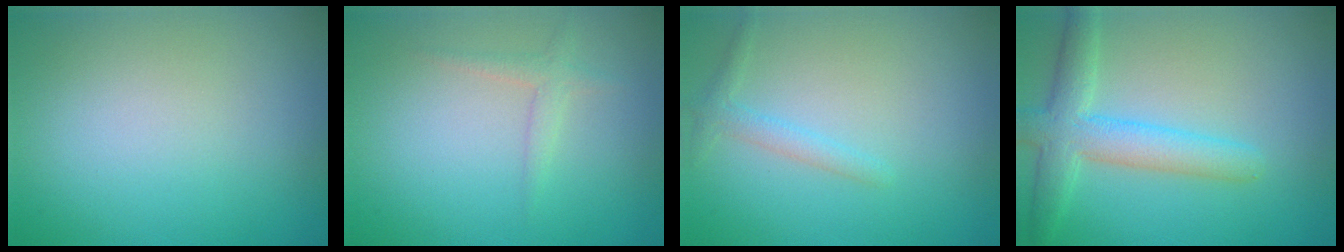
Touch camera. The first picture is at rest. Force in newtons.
{"total": 1.4, "press": 1.4, "slide": 0.0}
{"total": 1.4, "press": 1.4, "slide": 0.1}
{"total": 4.7, "press": 4.7, "slide": 0.4}